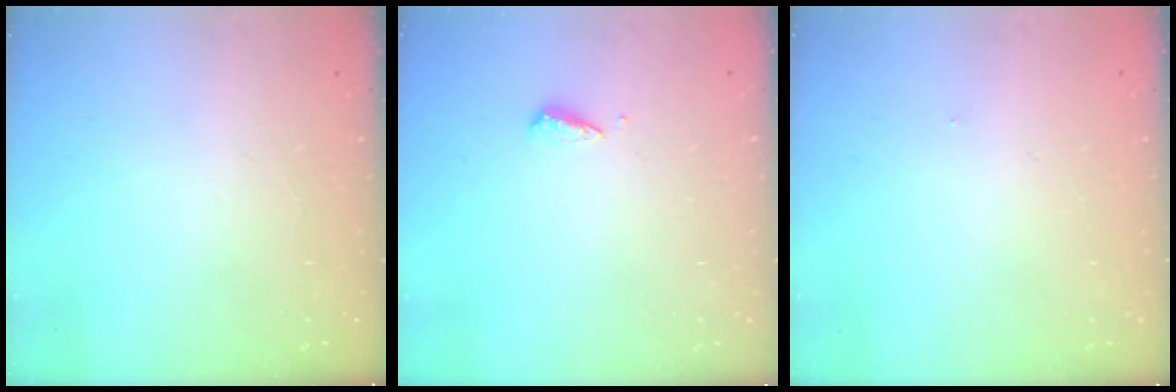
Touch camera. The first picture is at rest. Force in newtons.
{"total": 3.1, "press": 3.1, "slide": 0.3}
{"total": 5.3, "press": 0.3, "slide": 5.2}